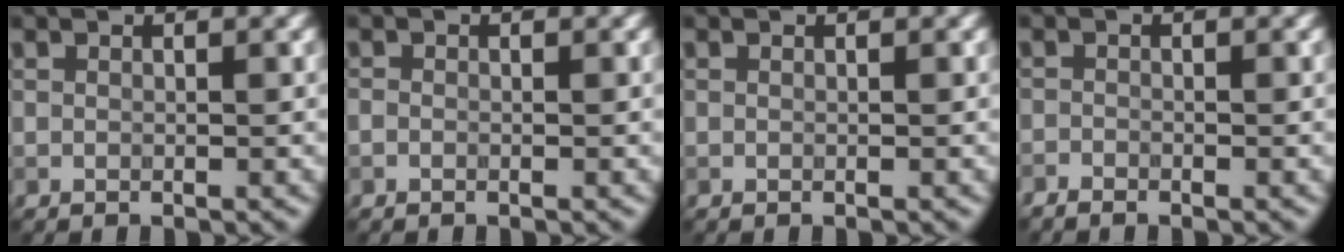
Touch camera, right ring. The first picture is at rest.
{"total": 0.6, "force": [-0.5, 0.3, 0.1], "torque": [-0.003, -0.005, -0.011]}
{"total": 0.0}
{"total": 0.9, "force": [-0.9, 0.2, 0.2], "torque": [-0.001, -0.004, -0.020]}